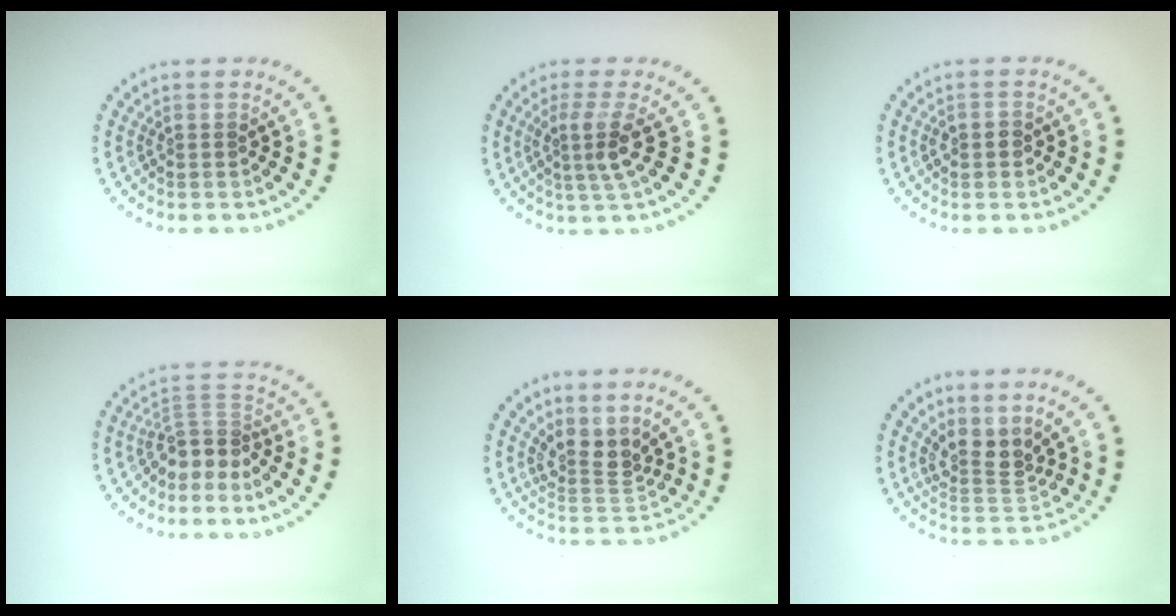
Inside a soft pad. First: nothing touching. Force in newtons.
{"total": 3.0, "press": 2.2, "slide": 2.1}
{"total": 1.4, "press": 1.3, "slide": 0.4}
{"total": 3.0, "press": 2.1, "slide": 2.1}
{"total": 3.1, "press": 2.2, "slide": 2.2}
{"total": 3.1, "press": 2.2, "slide": 2.2}